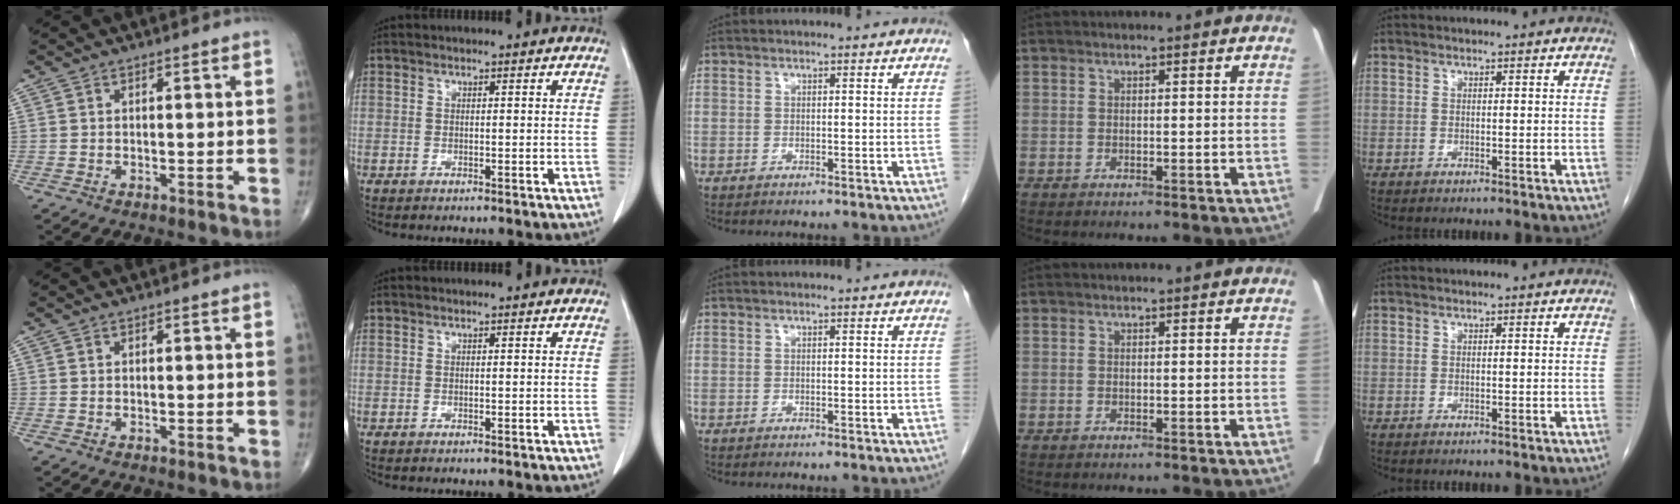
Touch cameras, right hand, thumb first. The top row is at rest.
{}